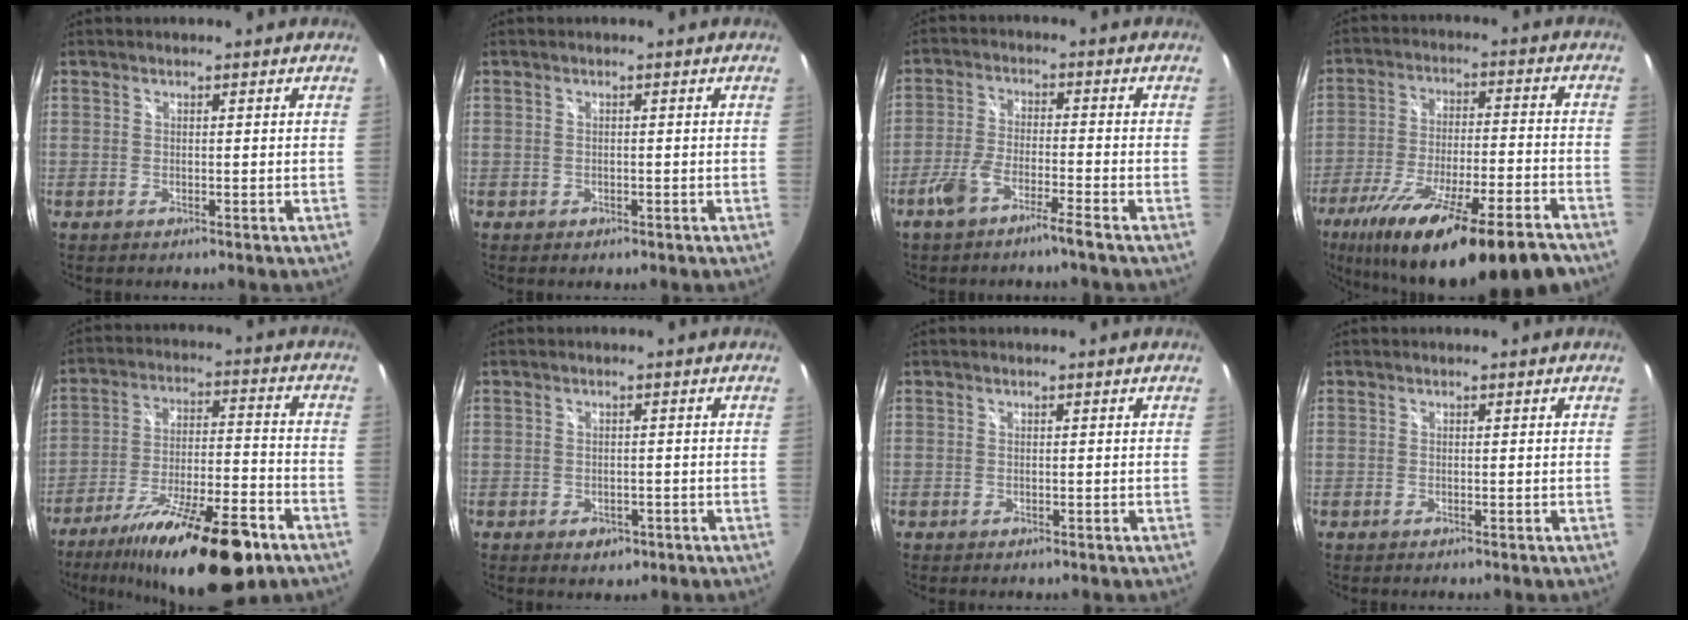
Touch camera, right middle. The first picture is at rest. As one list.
[{"total": 0.8, "force": [-0.4, 0.6, 0.2], "torque": [-0.004, -0.001, -0.006]}, {"total": 6.0, "force": [-4.3, 0.2, 4.2], "torque": [-0.105, -0.001, -0.085]}, {"total": 24.3, "force": [-18.0, 3.9, 15.9], "torque": [-0.276, -0.050, -0.279]}, {"total": 22.4, "force": [-15.5, 5.4, 15.3], "torque": [-0.266, -0.028, -0.241]}, {"total": 3.1, "force": [-1.5, 2.2, 1.6], "torque": [-0.030, -0.005, -0.016]}, {"total": 0.0}, {"total": 0.0}]